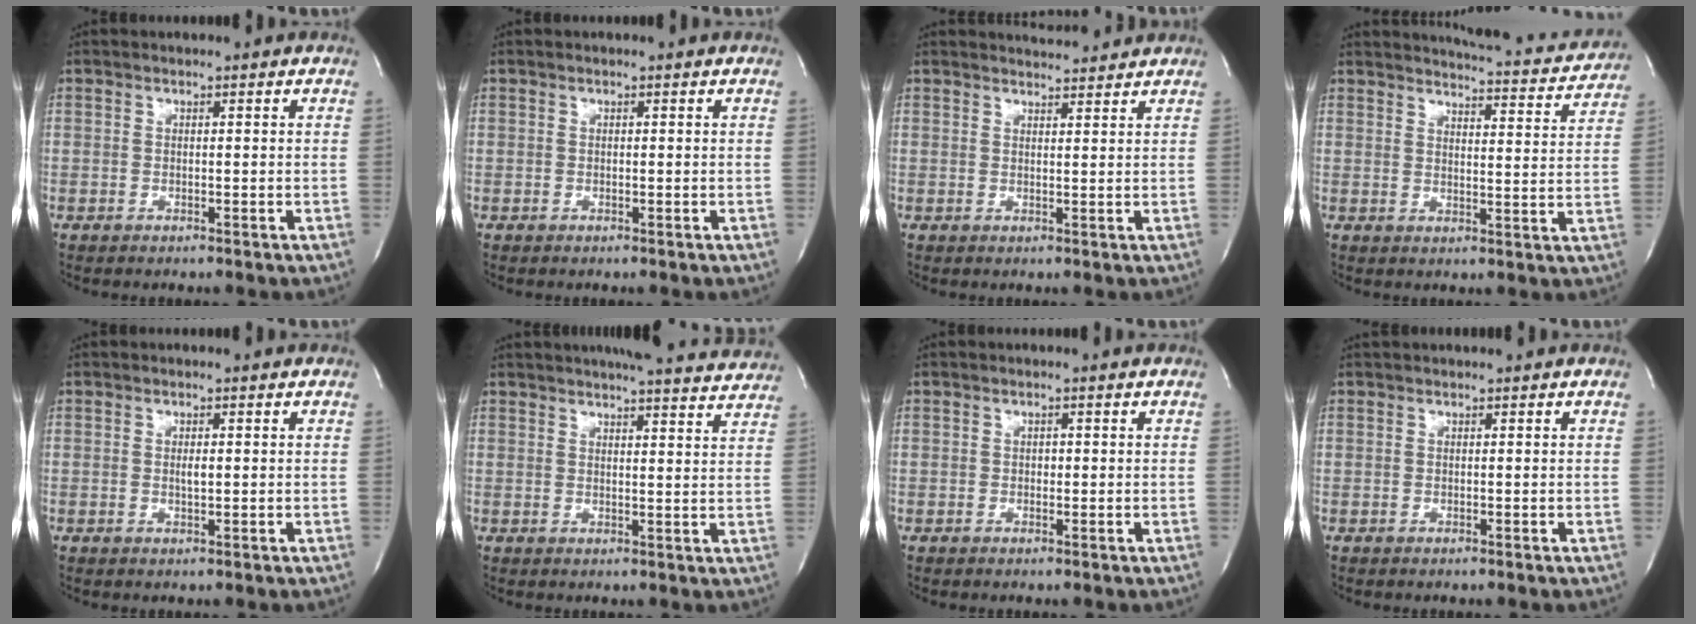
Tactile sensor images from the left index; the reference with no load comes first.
{"total": 0.0}
{"total": 4.0, "force": [3.9, 0.2, 0.5], "torque": [-0.018, 0.008, 0.053]}
{"total": 14.2, "force": [13.7, 1.7, 3.2], "torque": [-0.035, -0.041, 0.148]}
{"total": 1.3, "force": [0.0, 0.3, 1.2], "torque": [-0.023, -0.002, 0.000]}
{"total": 17.2, "force": [15.9, 1.8, 6.1], "torque": [-0.084, -0.007, 0.187]}
{"total": 0.7, "force": [-0.2, 0.5, 0.5], "torque": [-0.005, 0.000, -0.004]}
{"total": 1.2, "force": [1.1, 0.0, 0.4], "torque": [-0.005, 0.021, 0.020]}